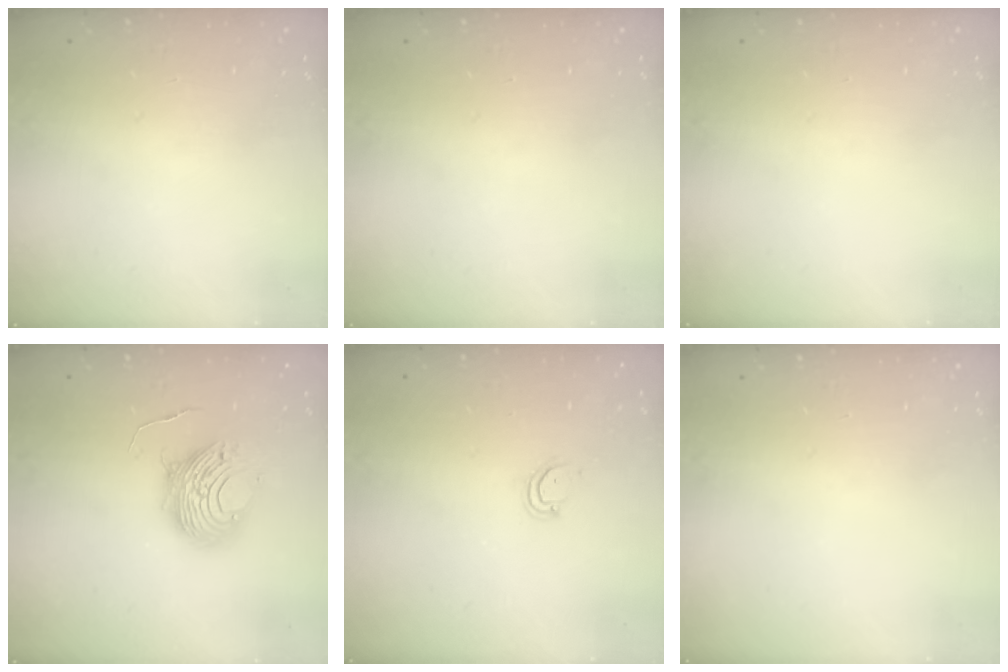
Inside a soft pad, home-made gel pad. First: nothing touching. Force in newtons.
{"total": 0.0}
{"total": 0.0}
{"total": 12.5, "press": 12.4, "slide": 1.4}
{"total": 2.5, "press": 2.5, "slide": 0.1}
{"total": 0.0}